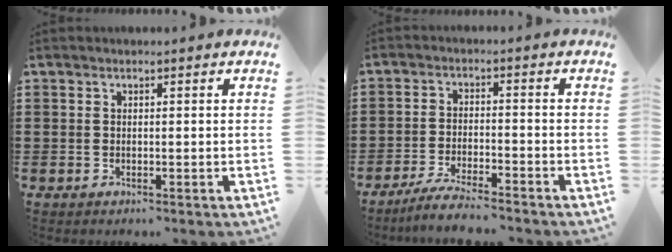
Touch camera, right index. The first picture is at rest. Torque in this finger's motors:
{"motor_torque": [1.08, 1.06, 0.21, 0.09]}